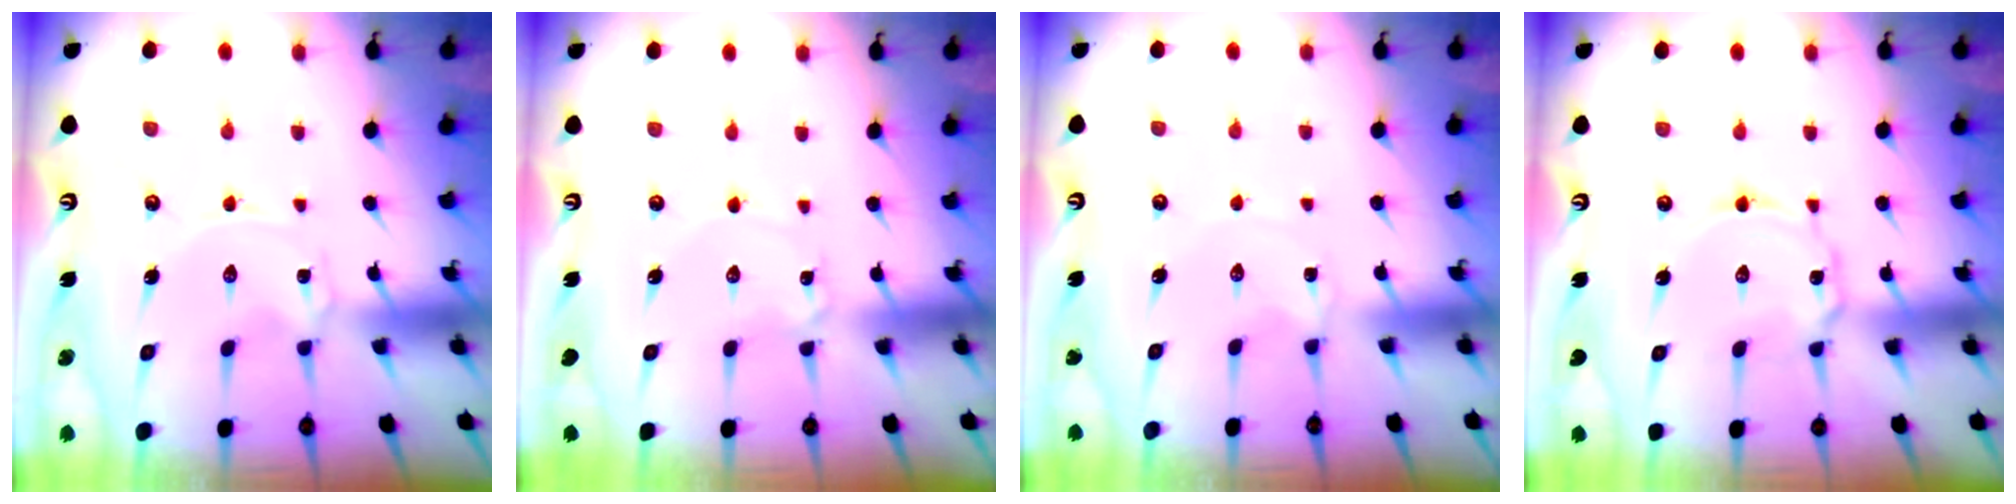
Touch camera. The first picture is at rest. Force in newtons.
{"total": 0.8, "press": 0.8, "slide": 0.0}
{"total": 1.8, "press": 1.7, "slide": 0.3}
{"total": 3.6, "press": 3.6, "slide": 0.4}